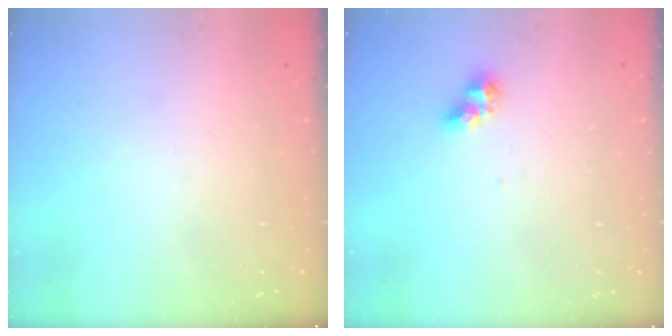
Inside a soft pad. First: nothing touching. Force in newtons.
{"total": 6.4, "press": 6.3, "slide": 0.5}